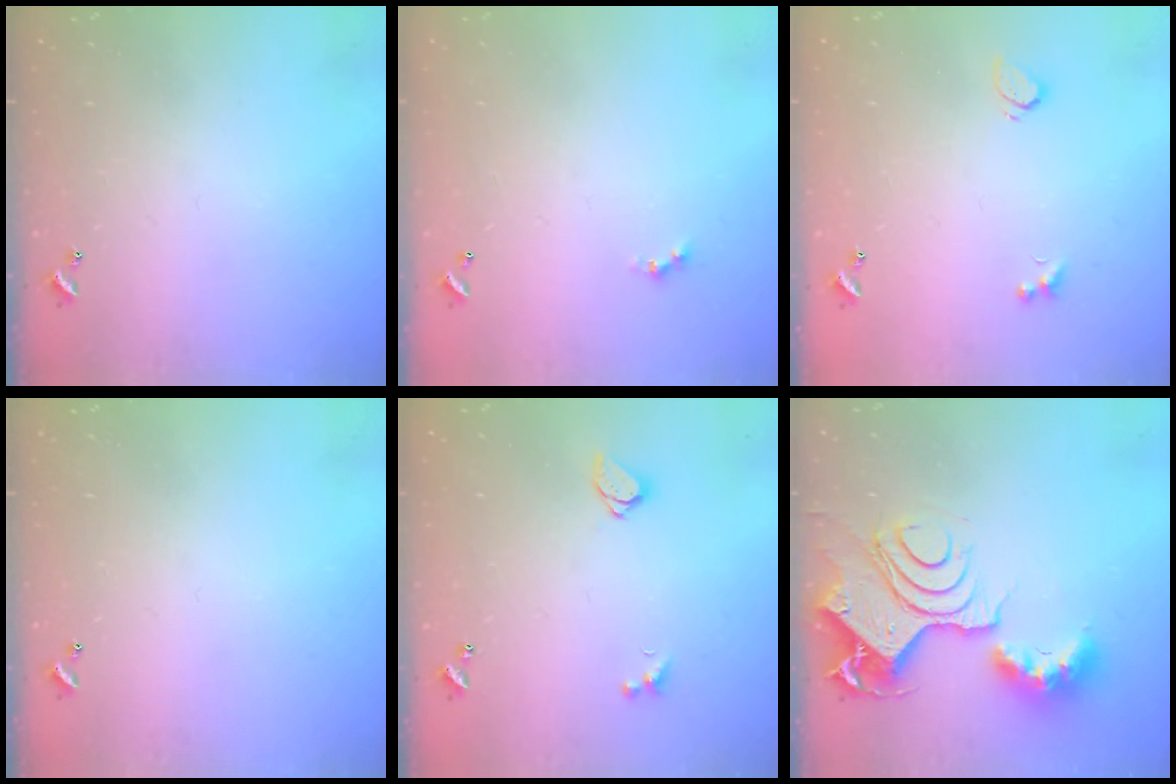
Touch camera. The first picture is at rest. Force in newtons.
{"total": 0.0}
{"total": 2.1, "press": 1.8, "slide": 1.2}
{"total": 0.0}
{"total": 1.5, "press": 1.5, "slide": 0.3}
{"total": 15.5, "press": 15.4, "slide": 1.8}